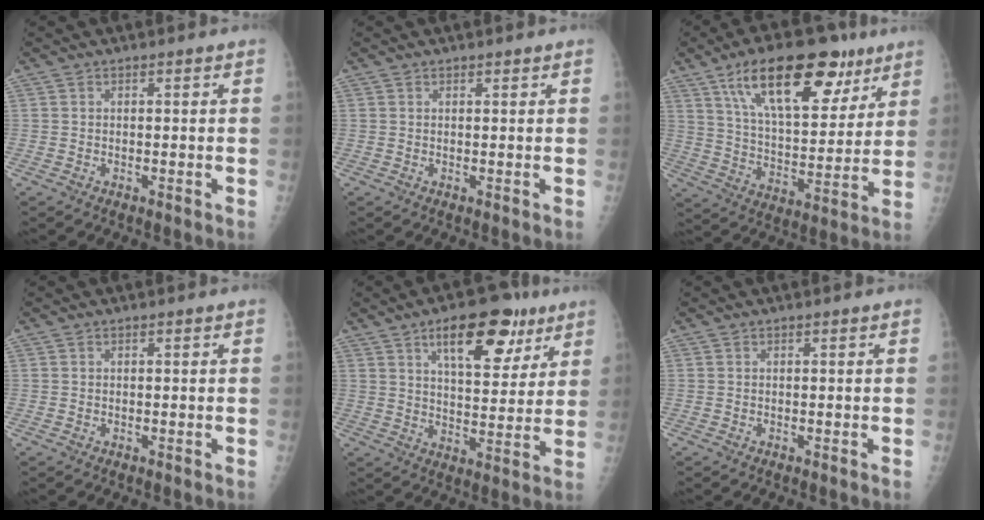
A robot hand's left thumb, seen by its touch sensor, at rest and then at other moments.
{"total": 0.5, "force": [0.4, 0.2, 0.2], "torque": [-0.003, -0.004, 0.006]}
{"total": 24.4, "force": [14.0, 10.5, 17.0], "torque": [-0.243, -0.037, 0.241]}
{"total": 0.0}
{"total": 15.3, "force": [8.3, 6.8, 10.8], "torque": [-0.117, -0.028, 0.125]}
{"total": 0.0}